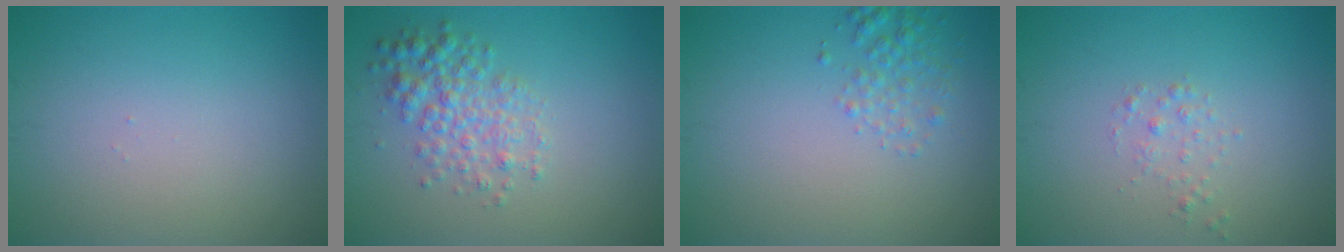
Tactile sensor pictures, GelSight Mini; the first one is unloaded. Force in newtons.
{"total": 3.4, "press": 3.4, "slide": 0.1}
{"total": 1.8, "press": 1.8, "slide": 0.1}
{"total": 1.0, "press": 1.0, "slide": 0.0}